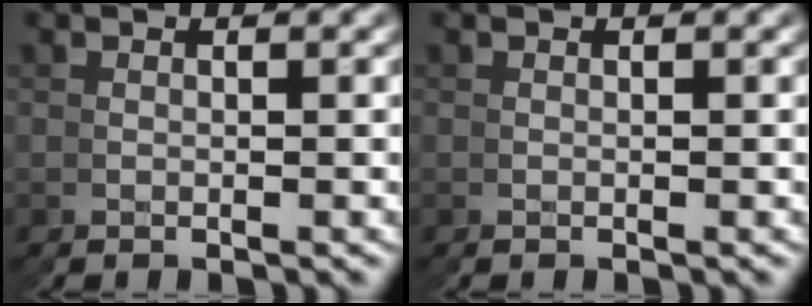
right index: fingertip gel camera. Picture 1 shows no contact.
{"total": 0.0}